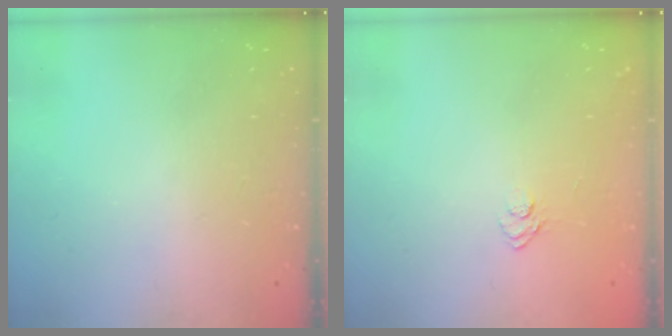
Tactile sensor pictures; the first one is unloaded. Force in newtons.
{"total": 6.4, "press": 6.3, "slide": 1.1}